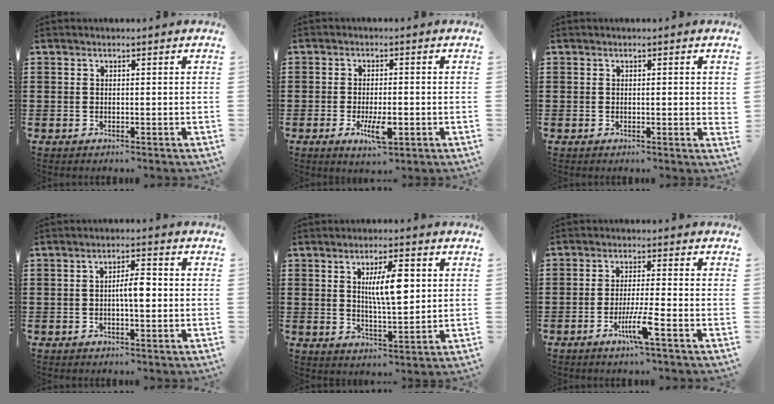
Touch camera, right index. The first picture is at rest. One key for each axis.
{"total": 5.5, "fx": -1.7, "fy": 1.8, "fz": 4.9, "tx": -0.099, "ty": -0.005, "tz": -0.033}
{"total": 1.0, "fx": 0.1, "fy": 0.1, "fz": 1.0, "tx": -0.019, "ty": 0.001, "tz": 0.001}
{"total": 4.1, "fx": -0.3, "fy": 1.1, "fz": 3.9, "tx": -0.069, "ty": 0.004, "tz": -0.007}
{"total": 8.0, "fx": 1.8, "fy": 2.4, "fz": 7.4, "tx": -0.137, "ty": 0.004, "tz": 0.027}
{"total": 5.7, "fx": -2.8, "fy": 0.0, "fz": 4.9, "tx": -0.100, "ty": -0.017, "tz": -0.053}